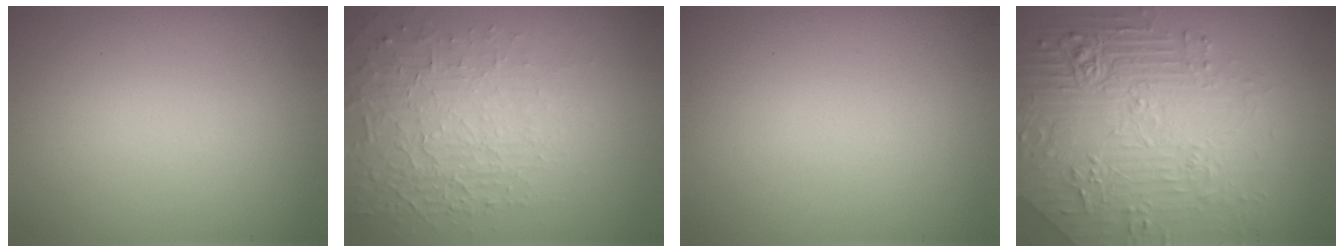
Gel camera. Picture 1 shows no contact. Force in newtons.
{"total": 5.5, "press": 3.2, "slide": 4.5}
{"total": 0.0}
{"total": 6.9, "press": 5.6, "slide": 4.0}